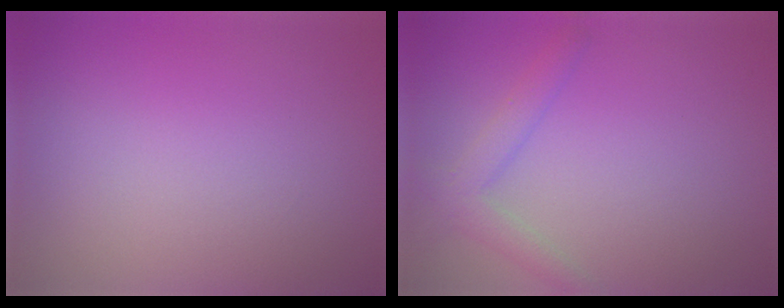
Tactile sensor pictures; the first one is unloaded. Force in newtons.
{"total": 2.3, "press": 2.3, "slide": 0.3}